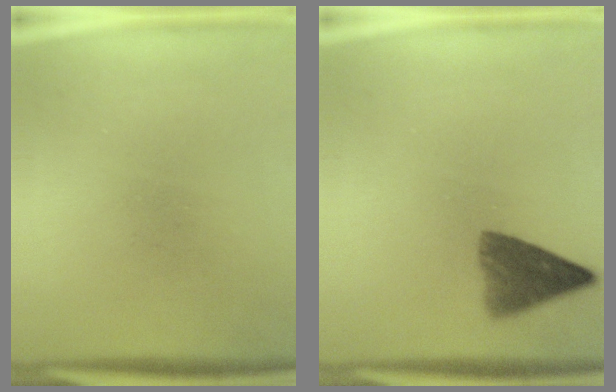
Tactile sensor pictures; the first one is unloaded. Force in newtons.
{"total": 6.1}